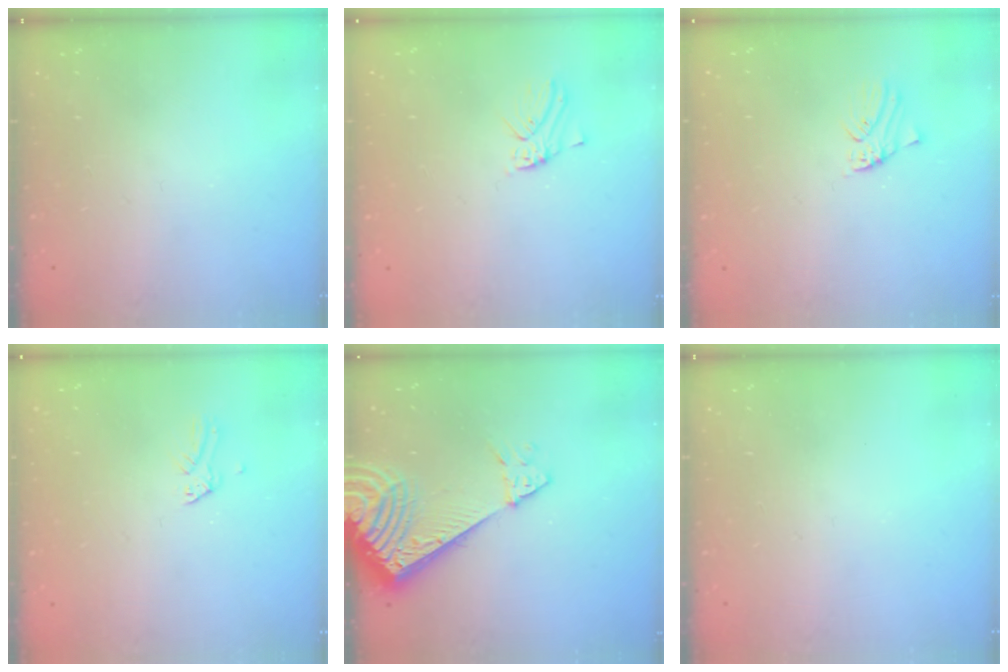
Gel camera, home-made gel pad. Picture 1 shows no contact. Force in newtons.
{"total": 2.2, "press": 2.2, "slide": 0.1}
{"total": 0.5, "press": 0.5, "slide": 0.1}
{"total": 0.0}
{"total": 9.2, "press": 9.2, "slide": 1.2}
{"total": 0.0}